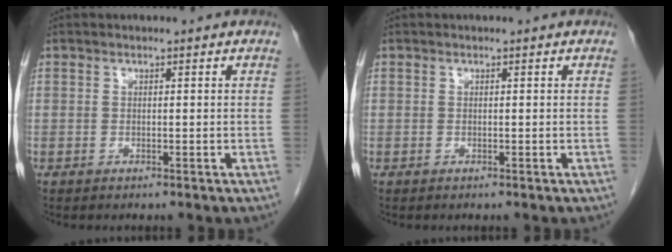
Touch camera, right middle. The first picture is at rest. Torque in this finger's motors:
{"motor_torque": [0.00, 0.00, 0.00, -0.01]}